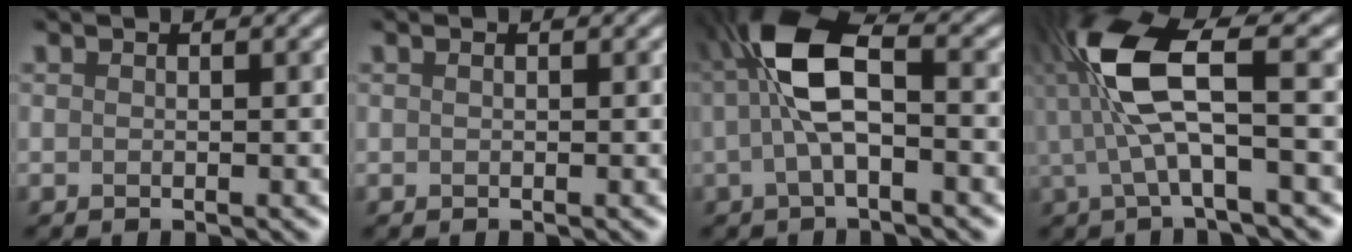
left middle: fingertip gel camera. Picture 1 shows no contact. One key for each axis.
{"total": 0.0}
{"total": 6.1, "fx": -0.1, "fy": 2.0, "fz": 5.8, "tx": -0.142, "ty": 0.026, "tz": 0.000}
{"total": 7.2, "fx": 0.3, "fy": 1.4, "fz": 7.1, "tx": -0.168, "ty": 0.021, "tz": 0.011}